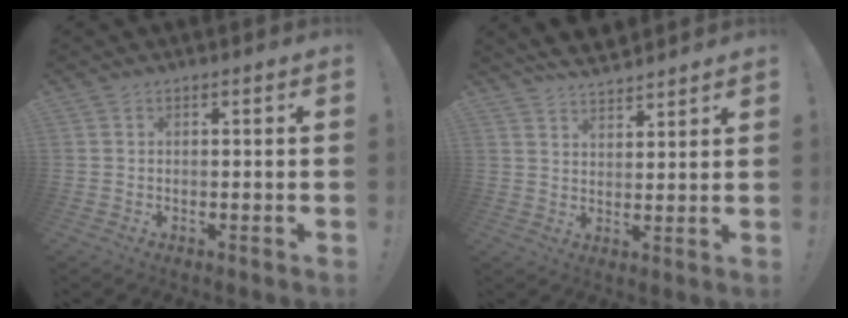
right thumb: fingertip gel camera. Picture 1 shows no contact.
{"total": 6.3, "force": [5.6, 2.5, 1.6], "torque": [-0.028, -0.039, 0.106]}